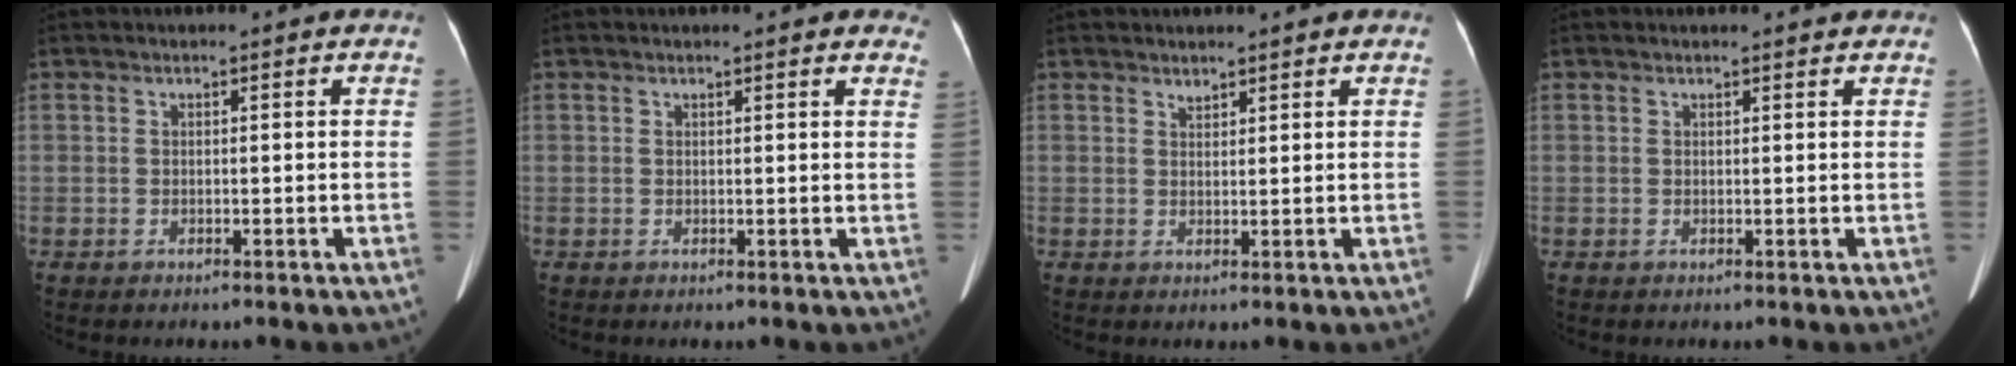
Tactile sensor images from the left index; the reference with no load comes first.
{"total": 7.6, "force": [6.8, 1.5, 3.0], "torque": [-0.016, -0.015, 0.053]}
{"total": 1.6, "force": [1.5, 0.5, 0.4], "torque": [-0.007, -0.005, 0.021]}
{"total": 3.0, "force": [2.9, 0.5, 0.8], "torque": [-0.009, -0.008, 0.023]}